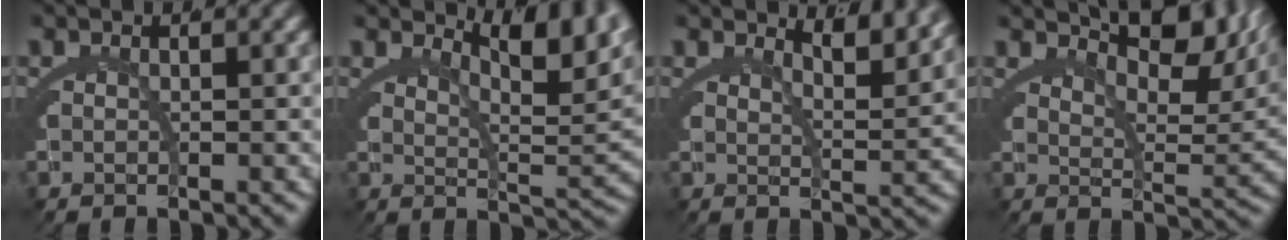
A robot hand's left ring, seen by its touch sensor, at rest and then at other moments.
{"total": 7.0, "force": [4.1, 1.0, 5.5], "torque": [-0.053, 0.008, 0.059]}
{"total": 3.9, "force": [3.3, -0.2, 2.1], "torque": [-0.020, -0.004, 0.054]}
{"total": 9.5, "force": [6.8, 2.3, 6.2], "torque": [-0.060, 0.022, 0.096]}